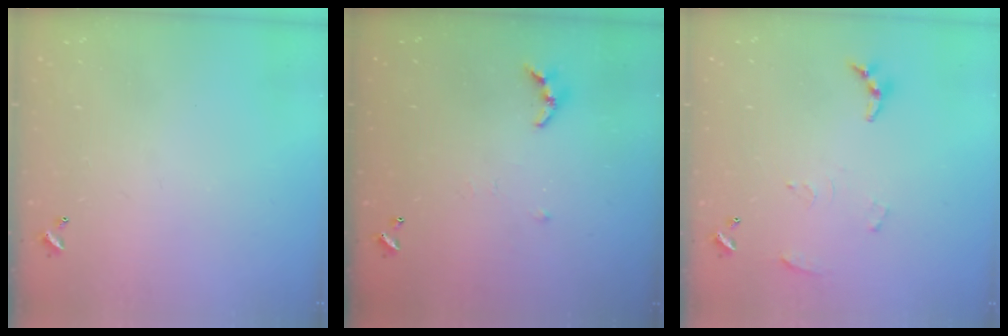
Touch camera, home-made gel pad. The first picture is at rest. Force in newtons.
{"total": 6.8, "press": 6.7, "slide": 0.5}
{"total": 6.2, "press": 6.2, "slide": 0.5}